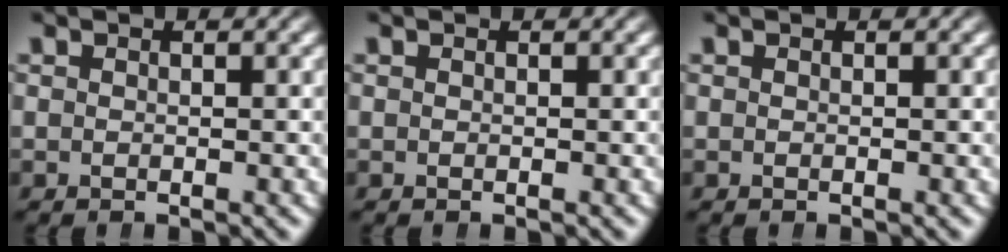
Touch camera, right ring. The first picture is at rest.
{"total": 0.0}
{"total": 0.0}